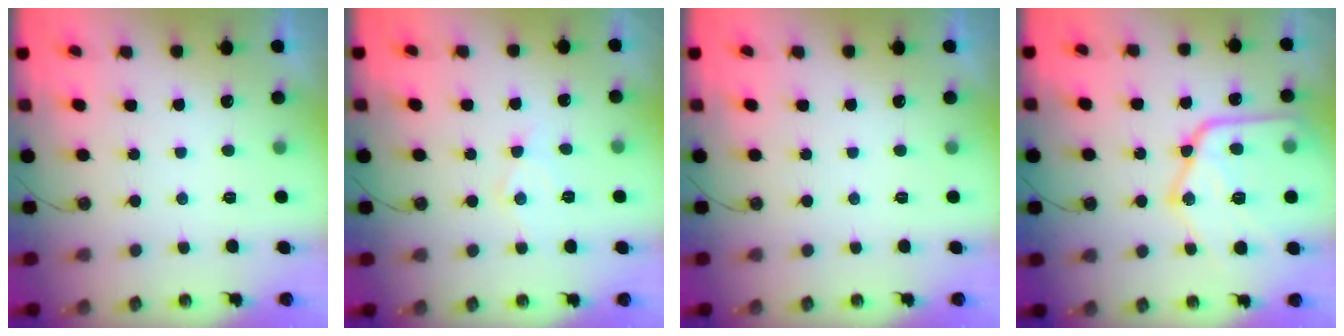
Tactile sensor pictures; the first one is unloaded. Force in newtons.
{"total": 8.1, "press": 8.1, "slide": 0.2}
{"total": 0.0}
{"total": 23.3, "press": 23.2, "slide": 2.4}